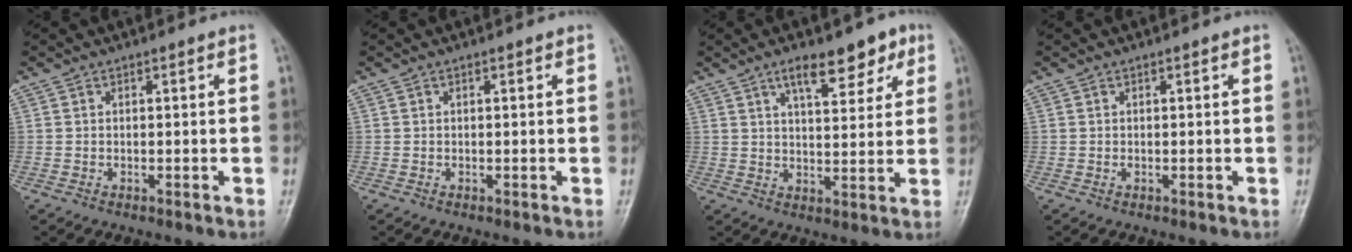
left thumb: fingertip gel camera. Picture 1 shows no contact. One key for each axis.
{"total": 0.0}
{"total": 9.6, "fx": 5.6, "fy": 4.0, "fz": 6.7, "tx": -0.071, "ty": -0.024, "tz": 0.086}
{"total": 0.0}